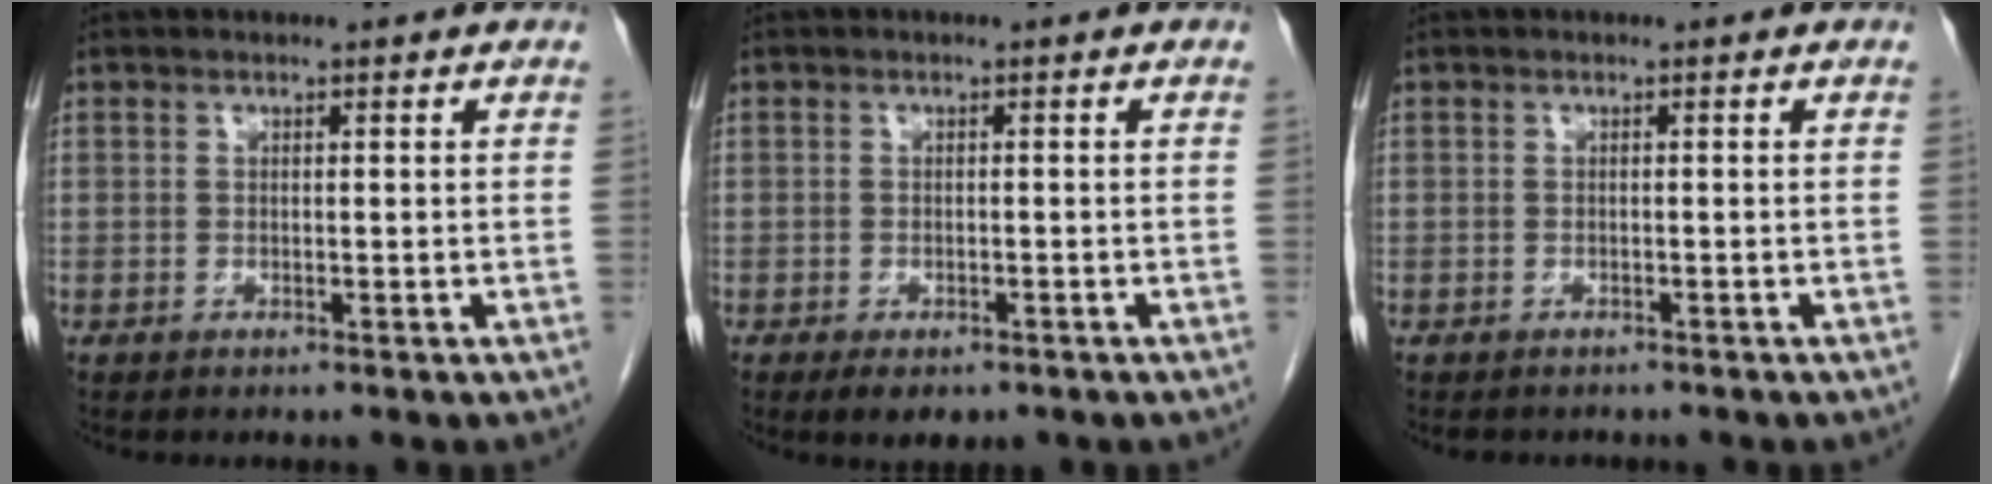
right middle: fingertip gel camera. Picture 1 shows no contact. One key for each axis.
{"total": 3.7, "fx": -2.5, "fy": 1.8, "fz": 2.1, "tx": -0.026, "ty": -0.004, "tz": -0.028}
{"total": 2.9, "fx": -2.5, "fy": 1.2, "fz": 0.7, "tx": -0.011, "ty": -0.003, "tz": -0.030}